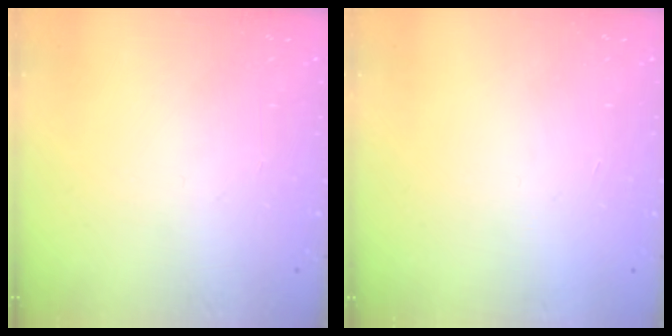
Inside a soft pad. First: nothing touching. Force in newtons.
{"total": 1.5, "press": 1.5, "slide": 0.1}